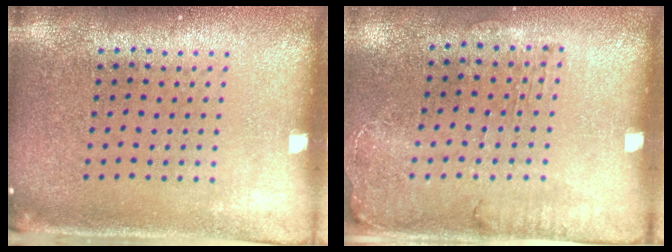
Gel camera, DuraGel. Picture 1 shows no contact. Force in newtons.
{"total": 1.4, "press": 1.2, "slide": 0.7}